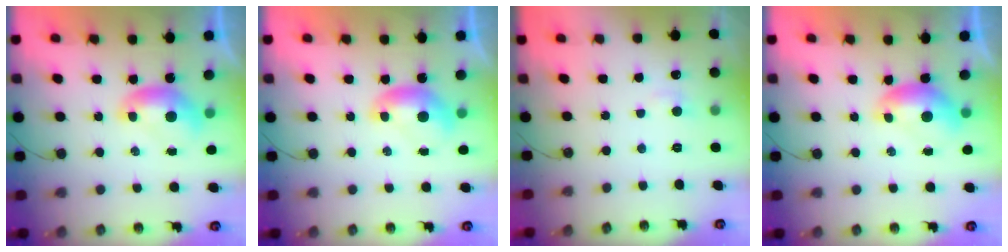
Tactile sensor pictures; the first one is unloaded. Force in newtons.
{"total": 0.0}
{"total": 1.1, "press": 0.8, "slide": 0.8}
{"total": 0.0}